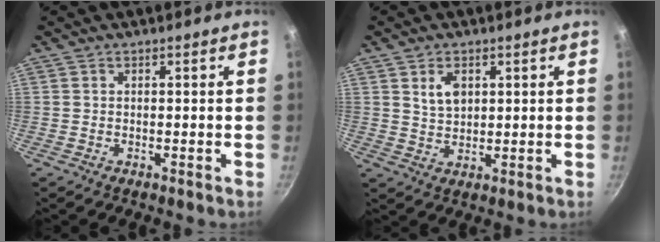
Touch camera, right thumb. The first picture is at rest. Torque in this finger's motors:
{"motor_torque": [-0.46, 0.64, -0.14, 0.15, -0.03]}